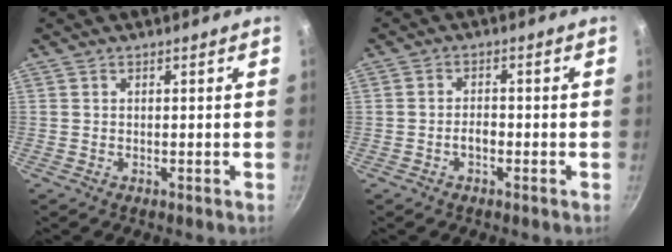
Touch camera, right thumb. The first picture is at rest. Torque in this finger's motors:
{"motor_torque": [-0.21, 0.01, 0.39, 0.06, 0.03]}